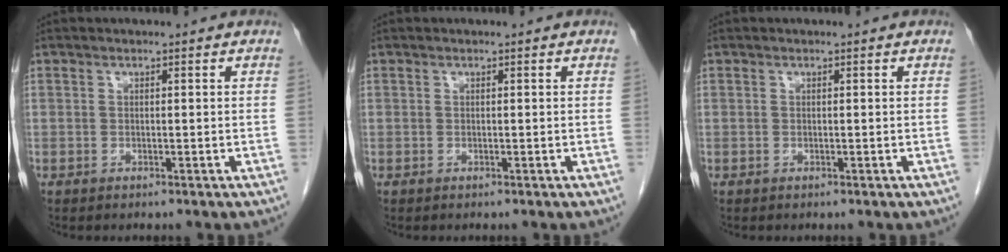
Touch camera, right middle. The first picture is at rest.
{"total": 0.0}
{"total": 0.0}